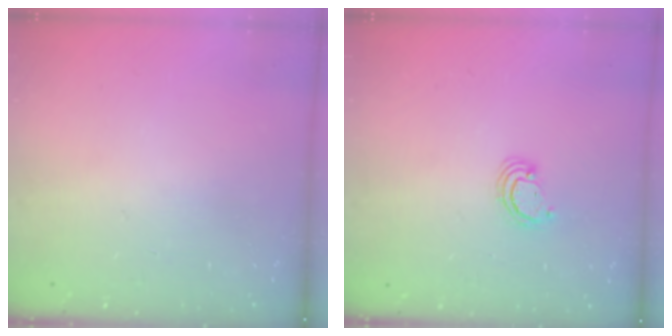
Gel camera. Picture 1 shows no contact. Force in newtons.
{"total": 2.6, "press": 2.5, "slide": 0.3}